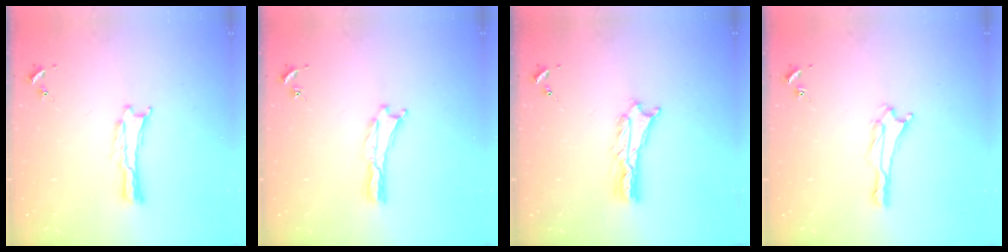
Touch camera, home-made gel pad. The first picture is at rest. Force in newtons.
{"total": 0.0}
{"total": 2.4, "press": 2.4, "slide": 0.2}
{"total": 1.4, "press": 1.4, "slide": 0.2}